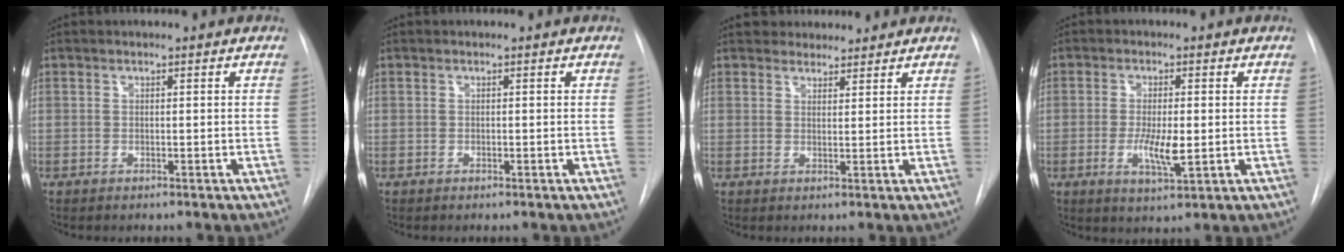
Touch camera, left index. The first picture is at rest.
{"total": 0.7, "force": [-0.7, -0.1, -0.1], "torque": [0.001, -0.006, -0.012]}
{"total": 3.8, "force": [3.5, 1.5, 0.1], "torque": [0.007, 0.013, 0.051]}
{"total": 5.3, "force": [-1.4, 1.2, 5.0], "torque": [-0.096, -0.016, -0.021]}